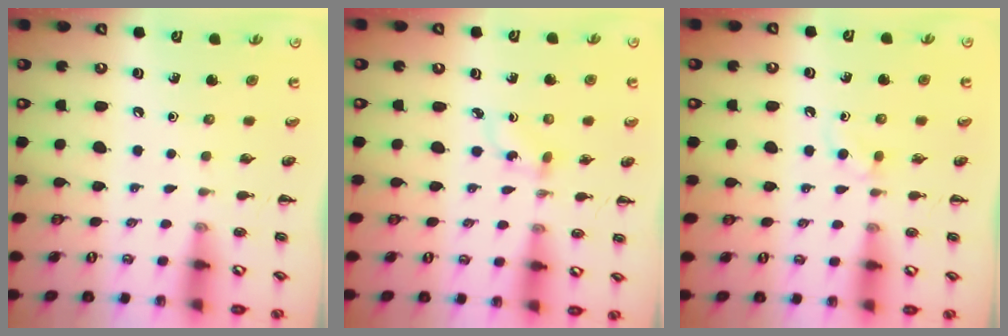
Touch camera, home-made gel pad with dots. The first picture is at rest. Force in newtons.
{"total": 2.1, "press": 1.9, "slide": 1.0}
{"total": 2.6, "press": 2.3, "slide": 1.2}